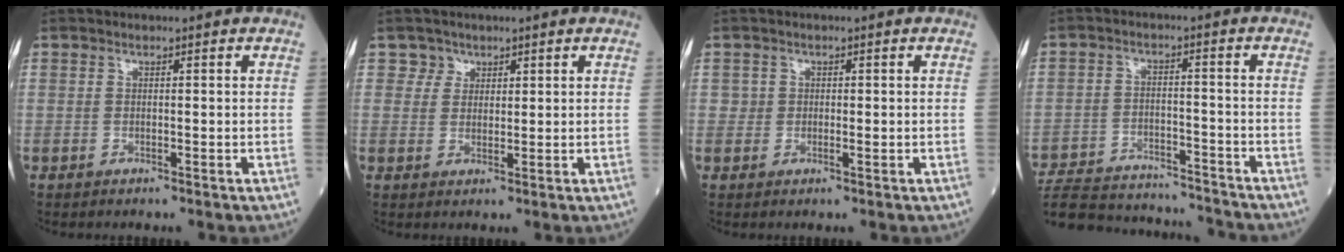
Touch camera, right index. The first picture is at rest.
{"total": 2.2, "force": [1.4, 1.7, -0.3], "torque": [0.016, 0.001, 0.019]}
{"total": 1.0, "force": [0.1, 0.9, 0.3], "torque": [-0.005, 0.001, 0.003]}
{"total": 18.9, "force": [-17.9, 3.3, 5.1], "torque": [-0.119, -0.004, -0.260]}